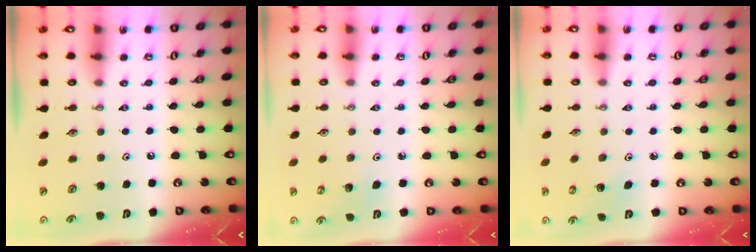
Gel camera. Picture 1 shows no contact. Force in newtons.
{"total": 3.3, "press": 3.1, "slide": 1.1}
{"total": 2.3, "press": 2.3, "slide": 0.3}